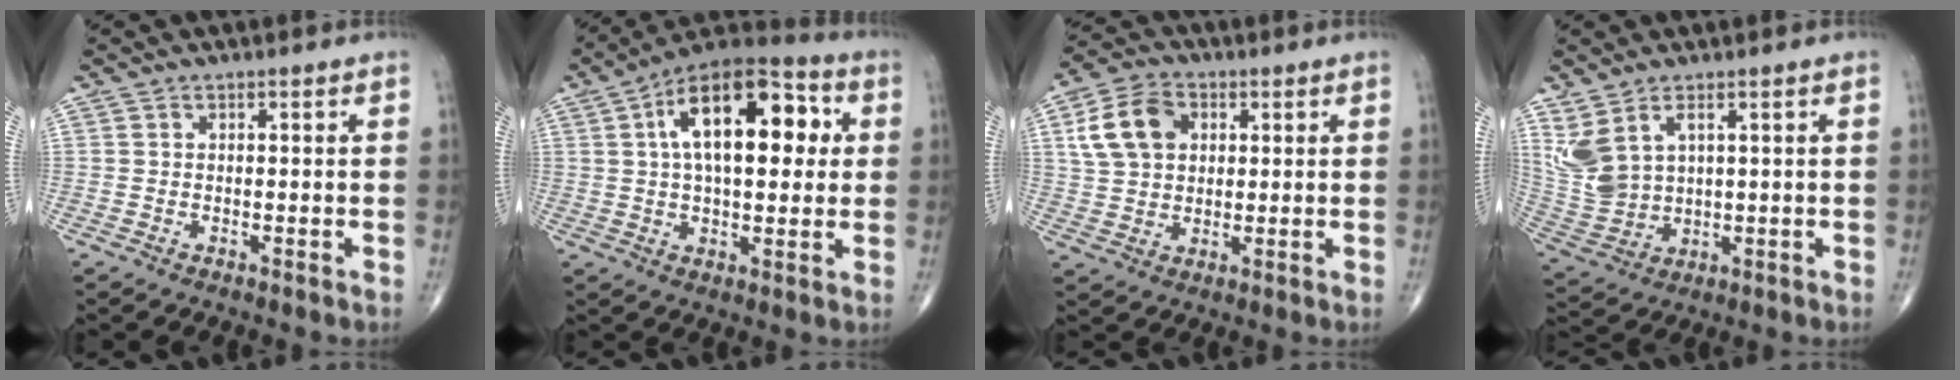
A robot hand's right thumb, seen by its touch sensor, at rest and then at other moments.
{"total": 20.0, "force": [4.5, 9.9, 16.8], "torque": [-0.236, 0.021, 0.060]}
{"total": 10.6, "force": [3.0, 7.6, 6.7], "torque": [-0.111, 0.008, 0.053]}
{"total": 8.2, "force": [3.8, 4.5, 5.7], "torque": [-0.127, -0.011, 0.095]}